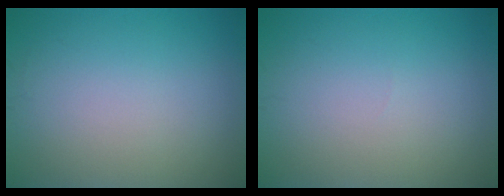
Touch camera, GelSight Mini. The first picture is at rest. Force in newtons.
{"total": 0.0}